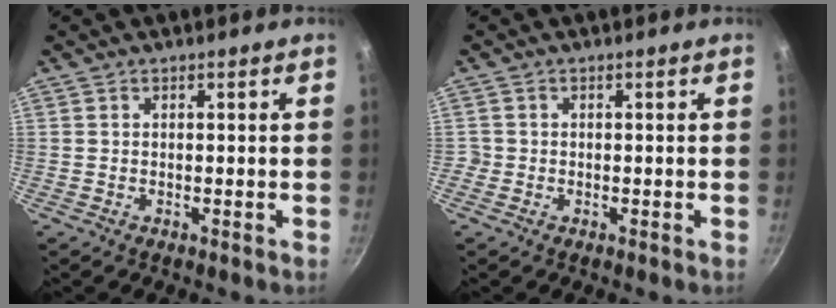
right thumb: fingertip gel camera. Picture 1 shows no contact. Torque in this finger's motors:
{"motor_torque": [0.00, -0.10, 0.12, 0.51, -0.03]}